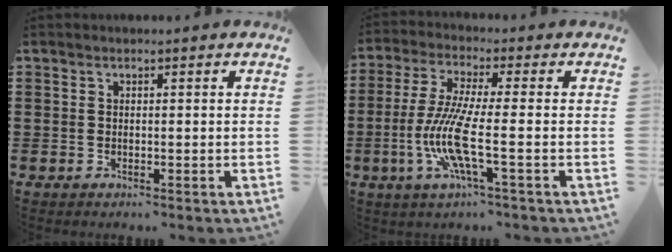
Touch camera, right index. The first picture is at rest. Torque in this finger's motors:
{"motor_torque": [2.14, 0.00, 1.05, 0.21]}